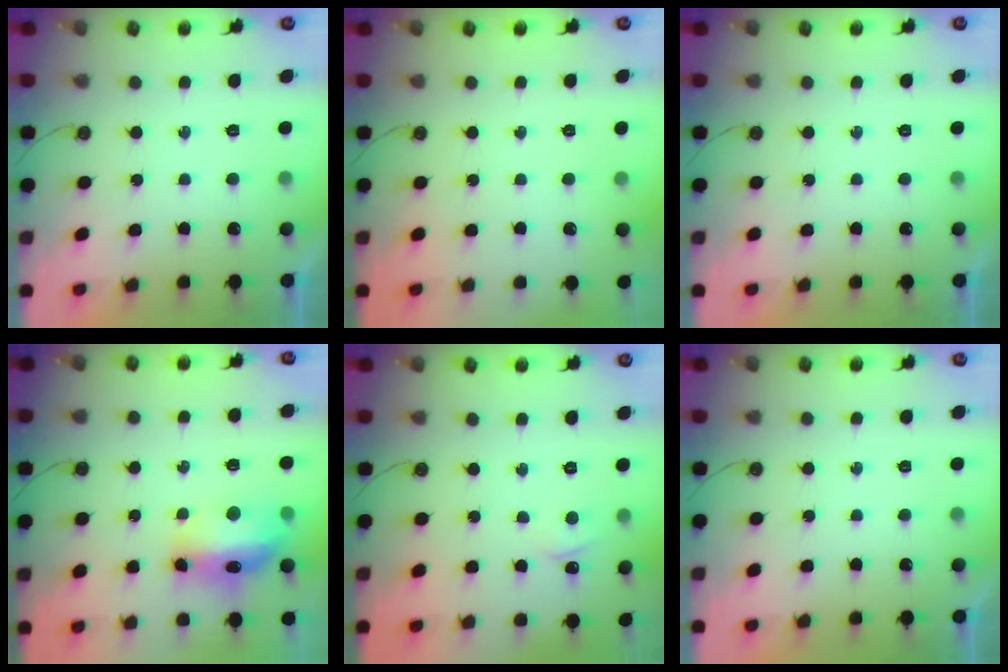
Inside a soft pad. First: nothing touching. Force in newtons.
{"total": 0.0}
{"total": 0.0}
{"total": 13.3, "press": 13.3, "slide": 1.2}
{"total": 2.4, "press": 2.4, "slide": 0.3}
{"total": 0.0}